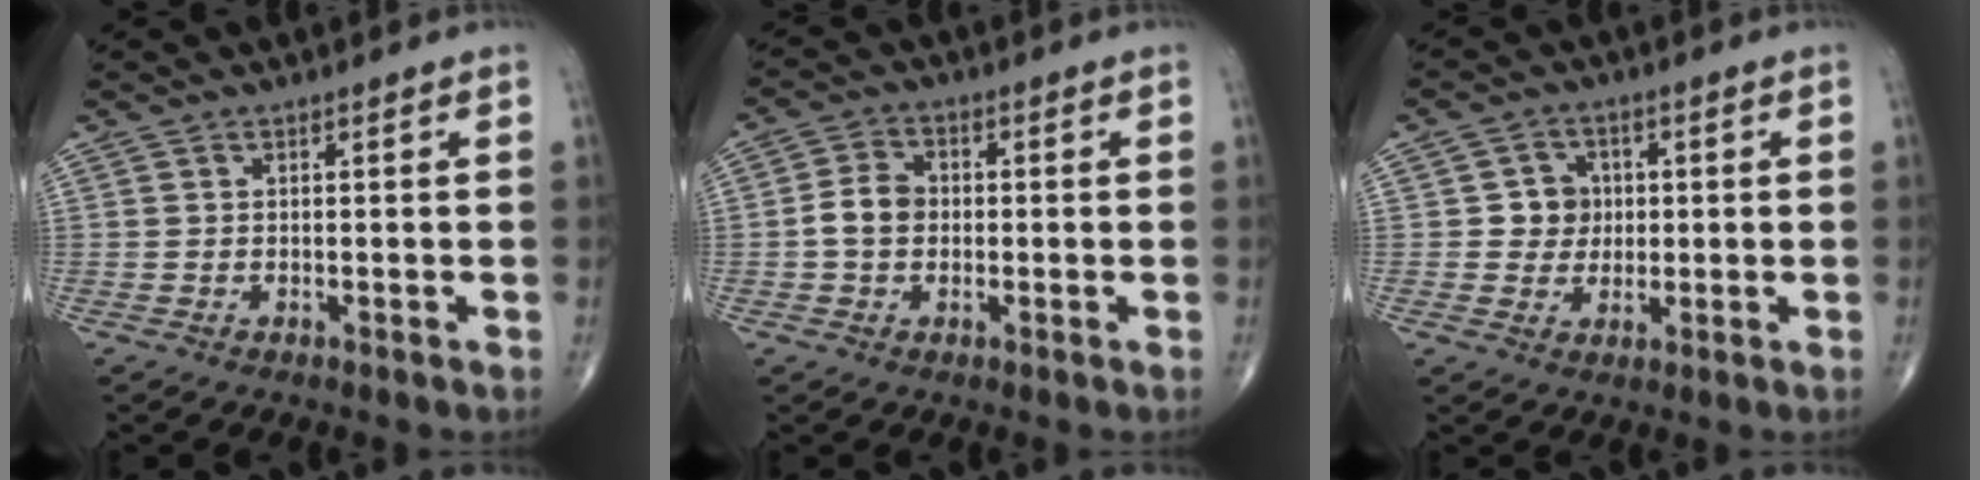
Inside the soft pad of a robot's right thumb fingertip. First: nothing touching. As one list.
[{"total": 5.3, "force": [-0.5, 4.1, 3.3], "torque": [-0.055, 0.016, -0.015]}, {"total": 5.4, "force": [0.5, 5.1, 1.9], "torque": [0.004, 0.007, 0.004]}]